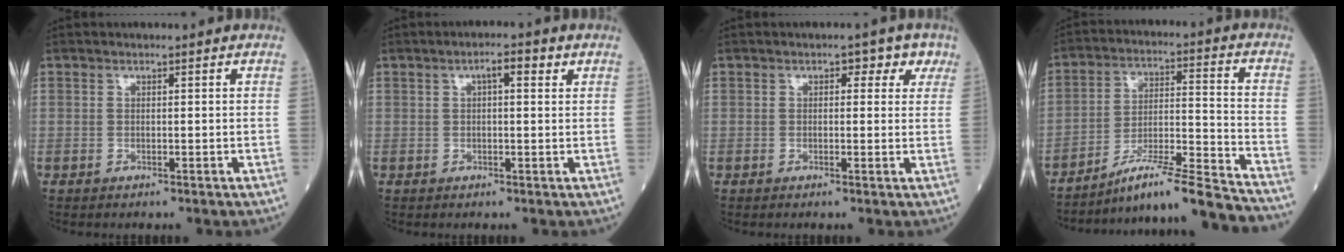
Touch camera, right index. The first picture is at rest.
{"total": 3.1, "force": [1.2, 0.8, 2.7], "torque": [-0.046, 0.012, 0.016]}
{"total": 3.1, "force": [1.4, 1.9, 2.0], "torque": [-0.009, 0.014, 0.010]}
{"total": 16.1, "force": [-14.7, -1.6, 6.4], "torque": [-0.099, 0.014, -0.241]}